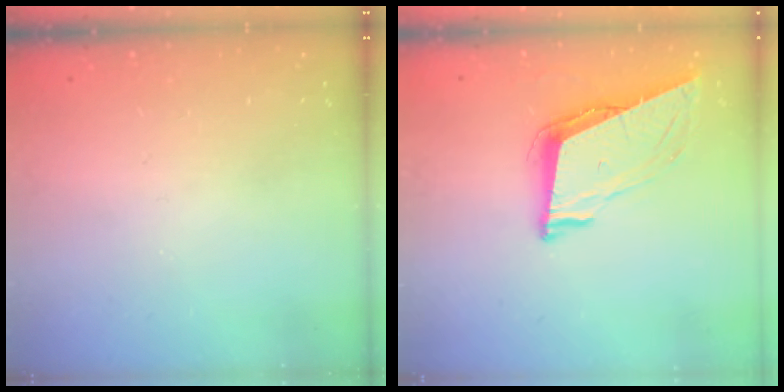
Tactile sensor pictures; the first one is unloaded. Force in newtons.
{"total": 9.3, "press": 8.8, "slide": 3.2}